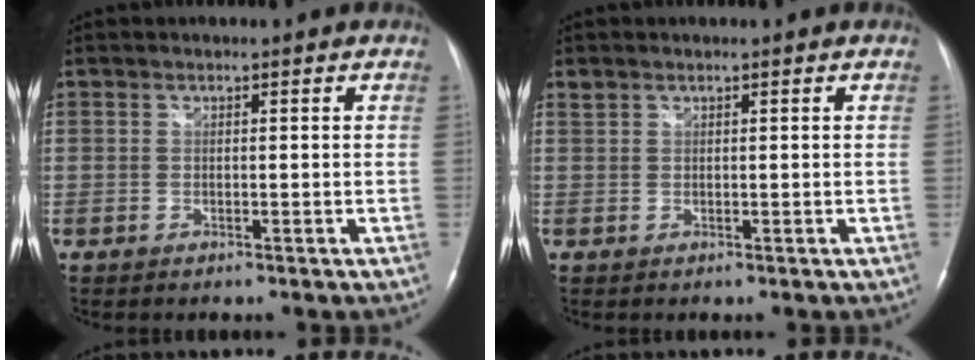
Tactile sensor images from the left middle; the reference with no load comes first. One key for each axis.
{"total": 0.8, "fx": 0.7, "fy": 0.2, "fz": 0.0, "tx": -0.007, "ty": 0.008, "tz": 0.018}